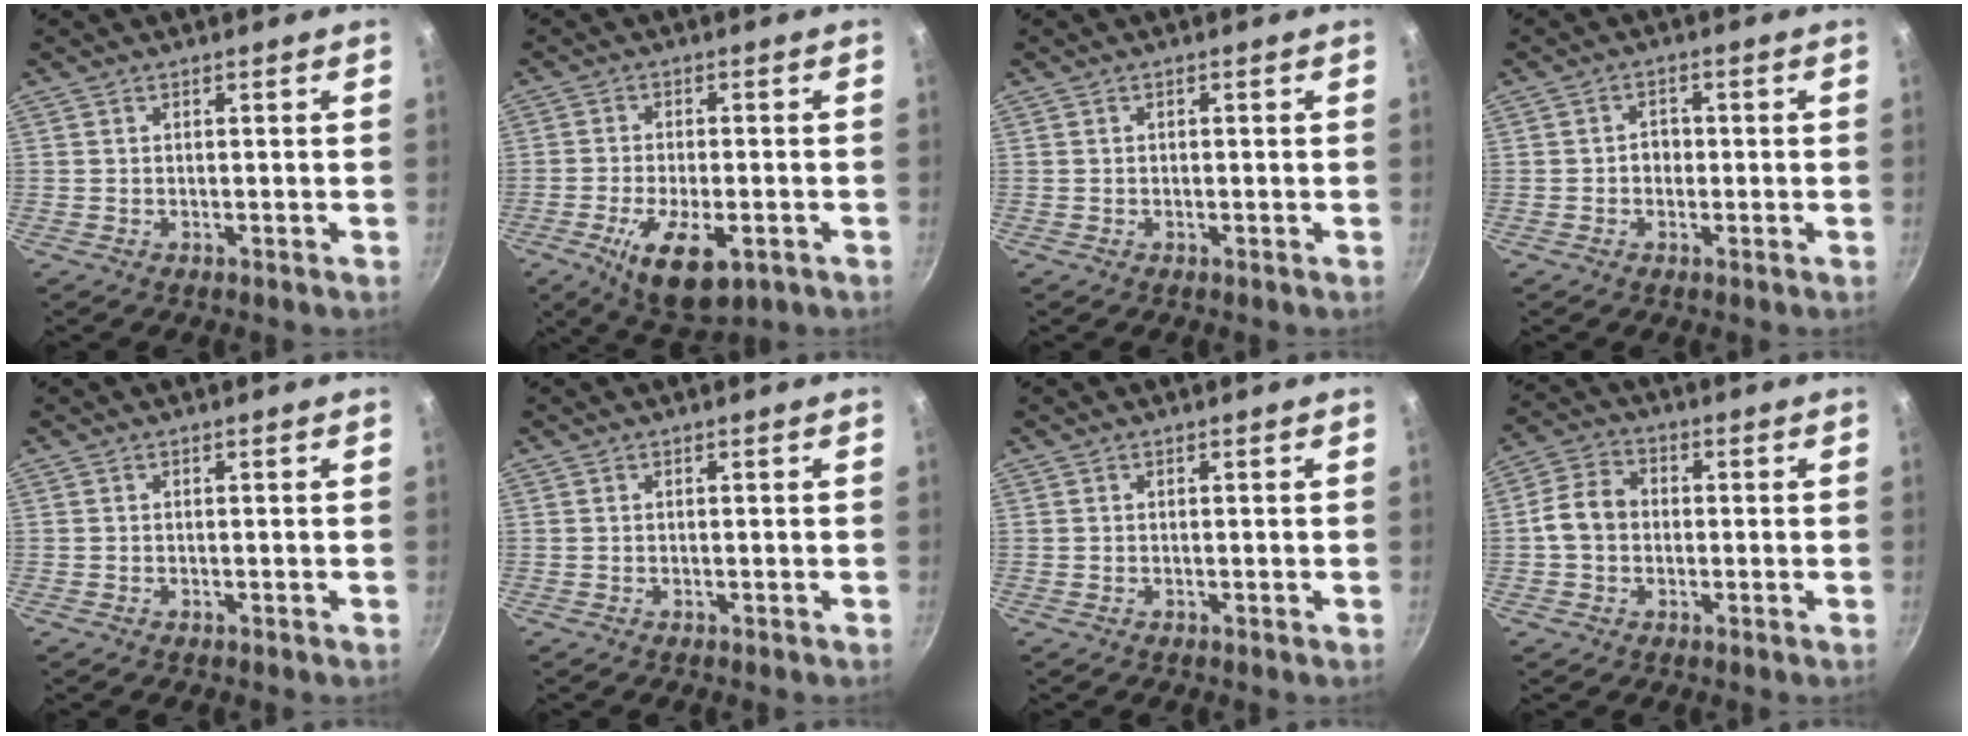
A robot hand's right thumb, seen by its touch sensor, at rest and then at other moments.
{"total": 11.2, "force": [-4.7, 4.9, 9.0], "torque": [-0.150, -0.002, -0.069]}
{"total": 0.0}
{"total": 2.6, "force": [-0.4, 2.1, 1.4], "torque": [-0.004, 0.008, -0.013]}
{"total": 0.0}
{"total": 0.0}
{"total": 0.0}
{"total": 7.1, "force": [-0.4, 5.6, 4.3], "torque": [-0.073, 0.023, -0.017]}